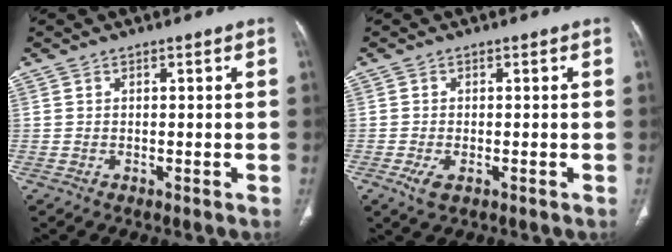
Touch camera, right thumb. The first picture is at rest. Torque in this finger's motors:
{"motor_torque": [-0.08, 0.03, 0.07, 0.08, 0.07]}